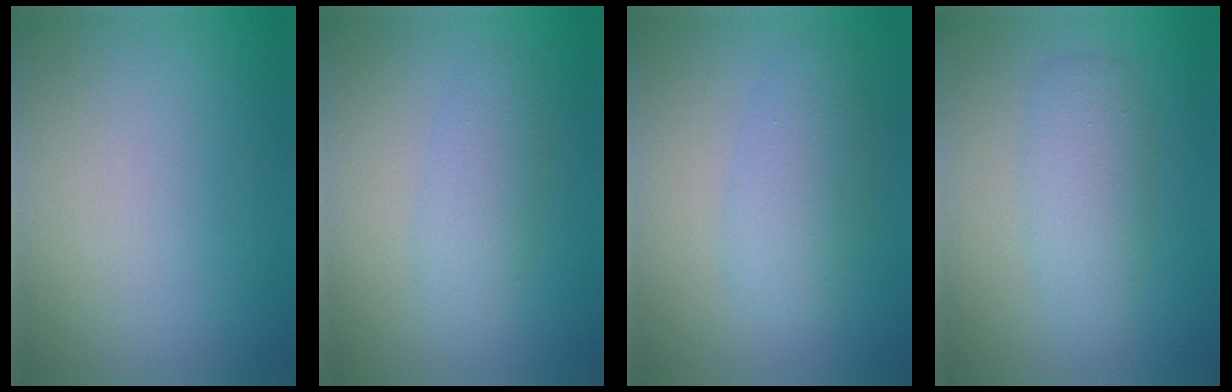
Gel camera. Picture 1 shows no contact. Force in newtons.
{"total": 2.7, "press": 2.7, "slide": 0.1}
{"total": 3.8, "press": 3.8, "slide": 0.1}
{"total": 2.3, "press": 2.3, "slide": 0.2}